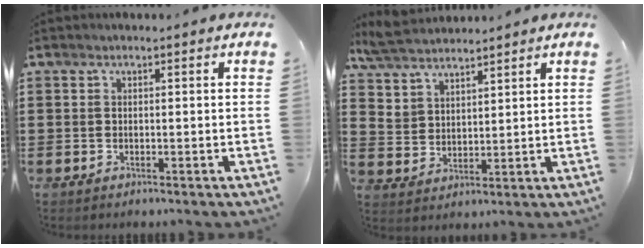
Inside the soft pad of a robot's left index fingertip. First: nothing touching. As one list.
[{"total": 5.8, "force": [5.3, 2.1, 0.9], "torque": [-0.042, -0.010, 0.100]}]